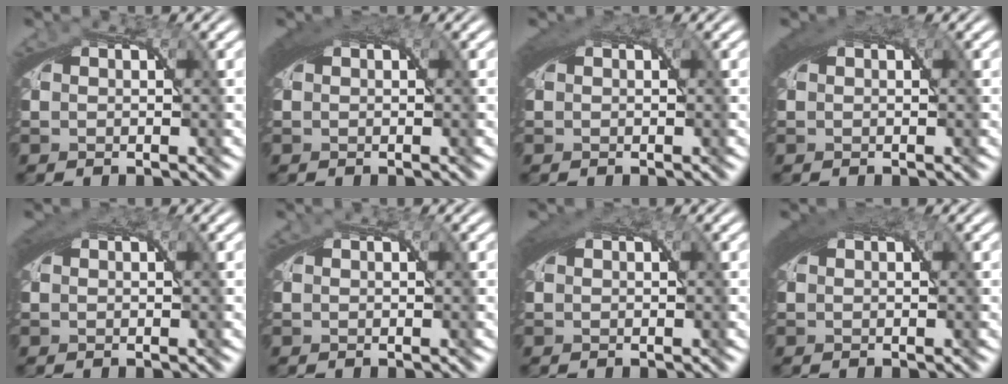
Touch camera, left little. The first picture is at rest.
{"total": 2.7, "force": [1.0, 1.3, 2.2], "torque": [-0.041, 0.000, 0.016]}
{"total": 1.8, "force": [0.7, 0.9, 1.4], "torque": [-0.027, -0.001, 0.011]}
{"total": 2.4, "force": [0.9, 1.1, 1.9], "torque": [-0.037, -0.001, 0.016]}
{"total": 1.7, "force": [0.7, 0.9, 1.3], "torque": [-0.025, 0.000, 0.011]}
{"total": 0.0}
{"total": 1.9, "force": [0.8, 0.9, 1.5], "torque": [-0.030, -0.002, 0.013]}
{"total": 3.0, "force": [1.1, 1.4, 2.4], "torque": [-0.043, 0.000, 0.018]}